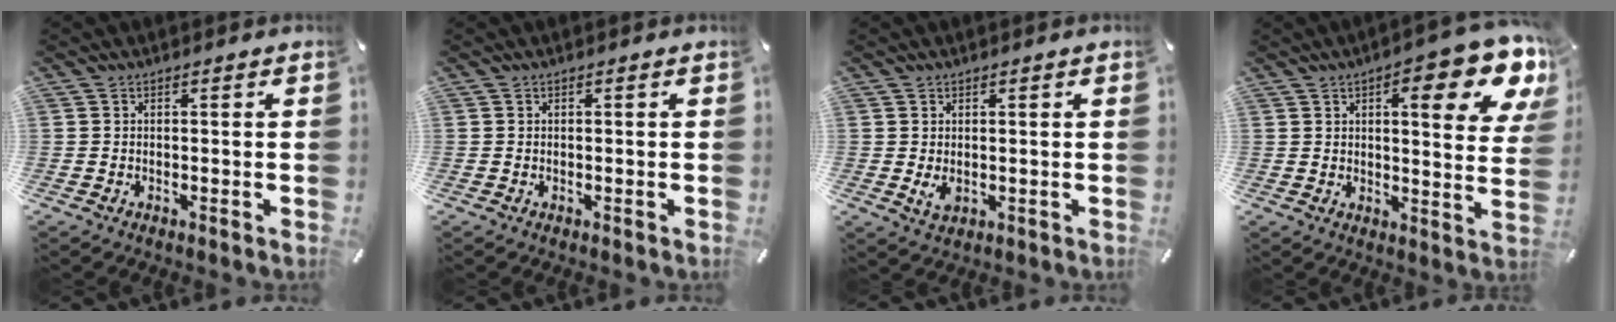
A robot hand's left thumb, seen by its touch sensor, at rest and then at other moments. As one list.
[{"total": 0.0}, {"total": 2.5, "force": [0.0, 1.7, 1.9], "torque": [-0.042, -0.007, -0.004]}, {"total": 15.5, "force": [8.3, 4.1, 12.4], "torque": [-0.157, -0.053, 0.124]}]